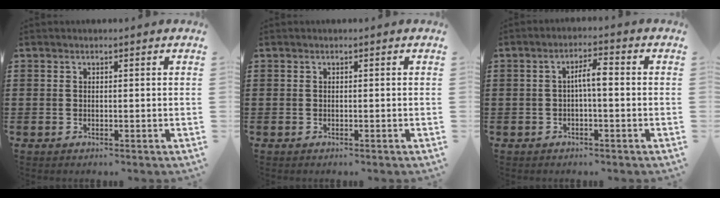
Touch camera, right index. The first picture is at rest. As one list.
[{"total": 0.0}, {"total": 3.5, "force": [-0.3, 0.7, 3.4], "torque": [-0.064, 0.008, -0.009]}]